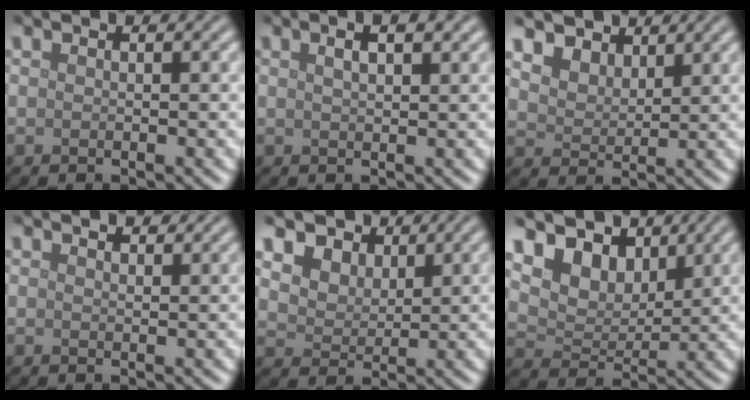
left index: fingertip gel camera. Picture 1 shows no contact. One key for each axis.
{"total": 2.8, "fx": 1.6, "fy": 1.0, "fz": 2.1, "tx": -0.019, "ty": 0.002, "tz": 0.014}
{"total": 5.5, "fx": 4.2, "fy": 2.9, "fz": 1.8, "tx": -0.074, "ty": -0.002, "tz": 0.078}
{"total": 2.0, "fx": 1.9, "fy": 0.4, "fz": 0.7, "tx": -0.014, "ty": 0.000, "tz": 0.026}
{"total": 7.0, "fx": 4.5, "fy": 4.7, "fz": 2.7, "tx": -0.077, "ty": 0.010, "tz": 0.077}
{"total": 8.6, "fx": 5.7, "fy": 5.0, "fz": 4.0, "tx": -0.099, "ty": -0.002, "tz": 0.098}